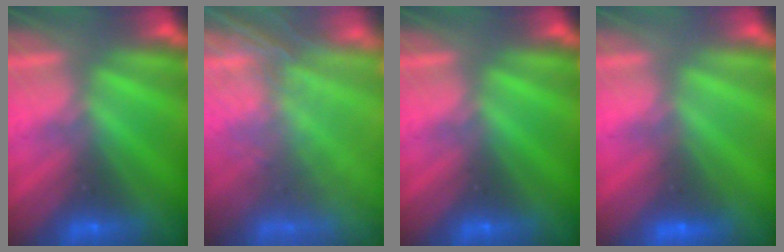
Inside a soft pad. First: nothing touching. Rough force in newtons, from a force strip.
{"total": 6.7}
{"total": 0.0}
{"total": 2.0}